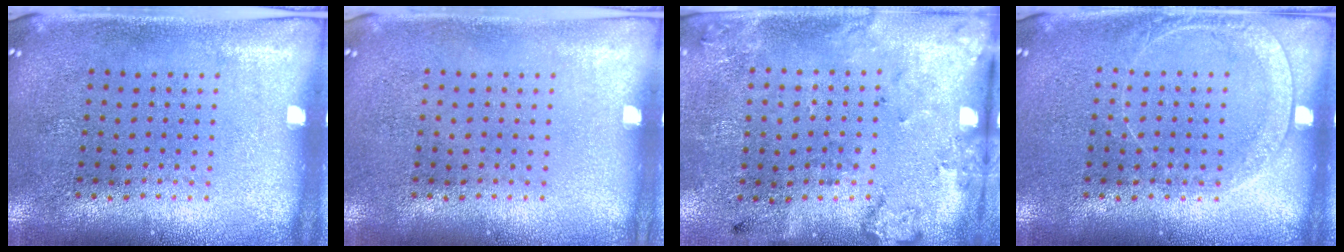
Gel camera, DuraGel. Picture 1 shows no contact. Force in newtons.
{"total": 0.0}
{"total": 2.2, "press": 1.4, "slide": 1.7}
{"total": 1.5, "press": 1.4, "slide": 0.4}